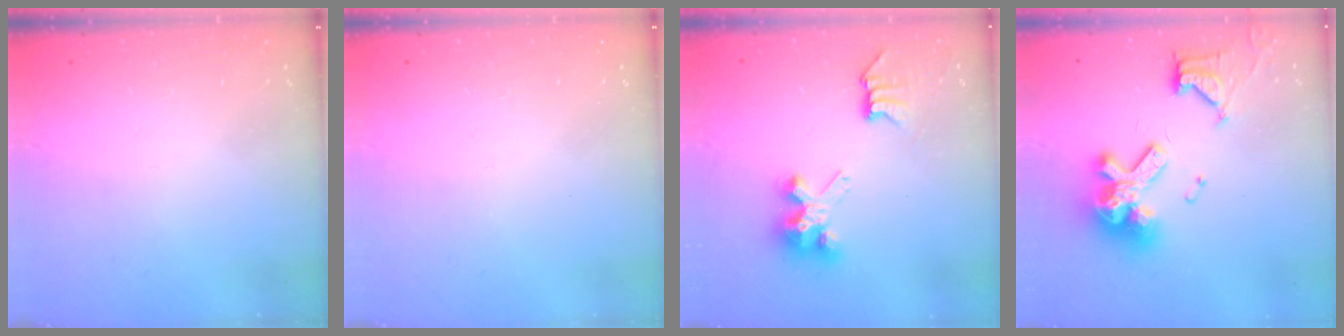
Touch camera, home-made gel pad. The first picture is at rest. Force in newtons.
{"total": 0.0}
{"total": 7.3, "press": 7.3, "slide": 0.2}
{"total": 15.7, "press": 15.6, "slide": 1.7}